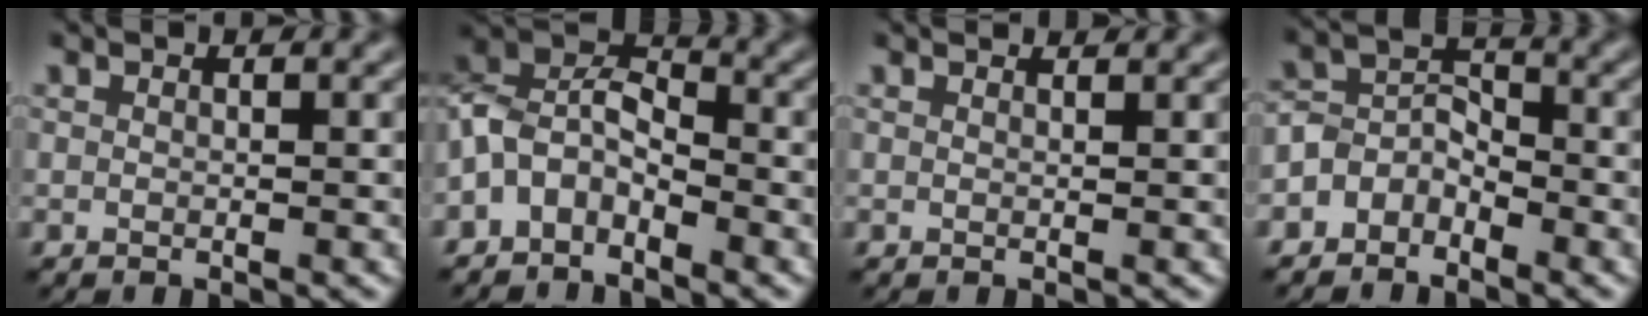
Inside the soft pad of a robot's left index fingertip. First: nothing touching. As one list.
[{"total": 4.8, "force": [-2.6, 3.0, 2.8], "torque": [-0.053, 0.009, -0.060]}, {"total": 1.1, "force": [1.0, 0.1, 0.1], "torque": [-0.006, -0.003, 0.008]}, {"total": 2.8, "force": [-2.2, 1.7, 0.6], "torque": [-0.010, 0.012, -0.049]}]